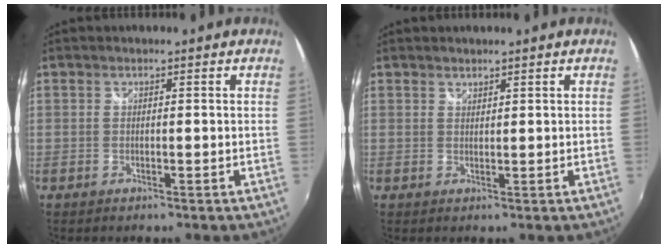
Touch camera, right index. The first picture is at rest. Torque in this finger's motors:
{"motor_torque": [-0.13, -0.03, -0.08, -0.01]}